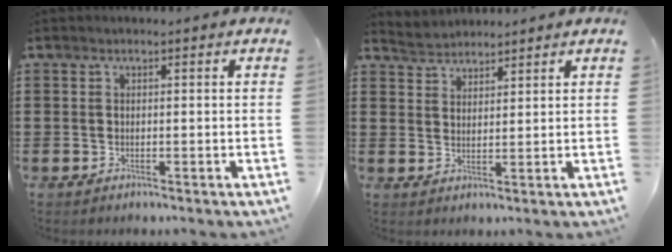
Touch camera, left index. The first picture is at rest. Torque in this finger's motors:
{"motor_torque": [-0.21, 0.55, 0.03, -0.01]}